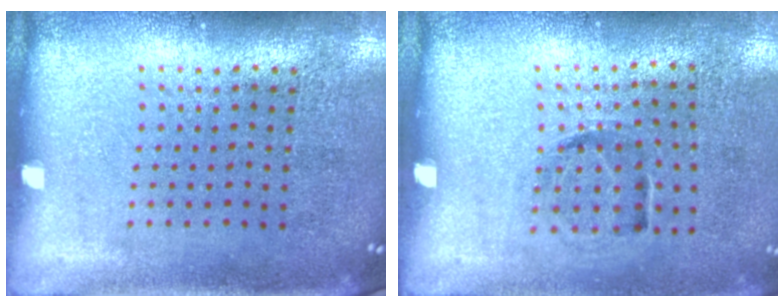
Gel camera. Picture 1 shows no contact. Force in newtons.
{"total": 1.1, "press": 0.8, "slide": 0.8}